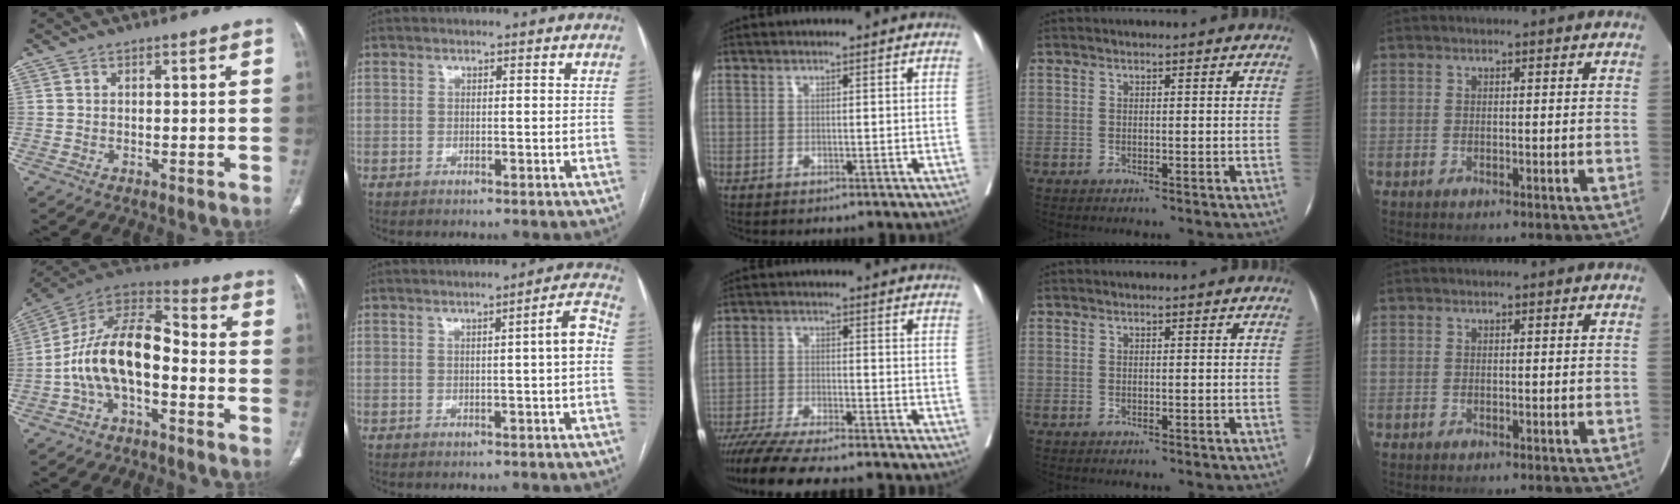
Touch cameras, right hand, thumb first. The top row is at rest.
{"thumb": {"total": 15.7, "force": [-3.6, 8.3, 12.9], "torque": [-0.226, 0.064, -0.071]}, "index": {"total": 4.4, "force": [-0.1, -0.3, 4.4], "torque": [-0.059, 0.008, -0.001]}, "middle": {"total": 12.8, "force": [-11.0, 0.9, 6.4], "torque": [-0.090, -0.024, -0.171]}}